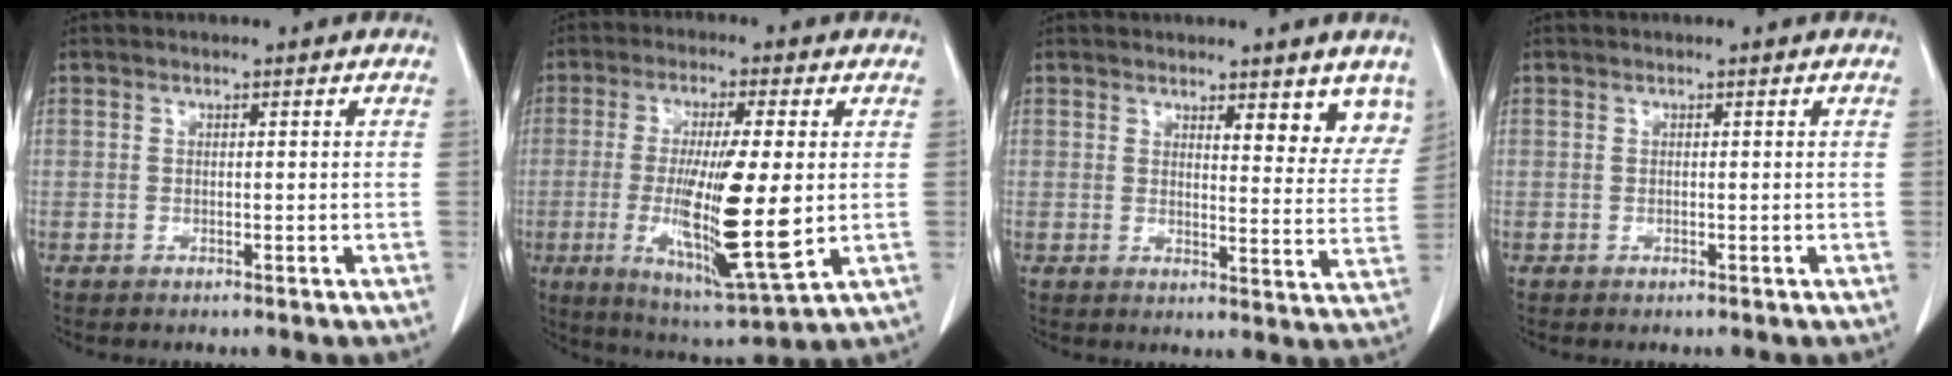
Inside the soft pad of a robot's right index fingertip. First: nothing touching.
{"total": 15.6, "force": [-1.3, 1.6, 15.4], "torque": [-0.283, -0.027, -0.016]}
{"total": 7.1, "force": [5.6, 1.9, 4.0], "torque": [-0.031, -0.023, 0.056]}
{"total": 0.0}